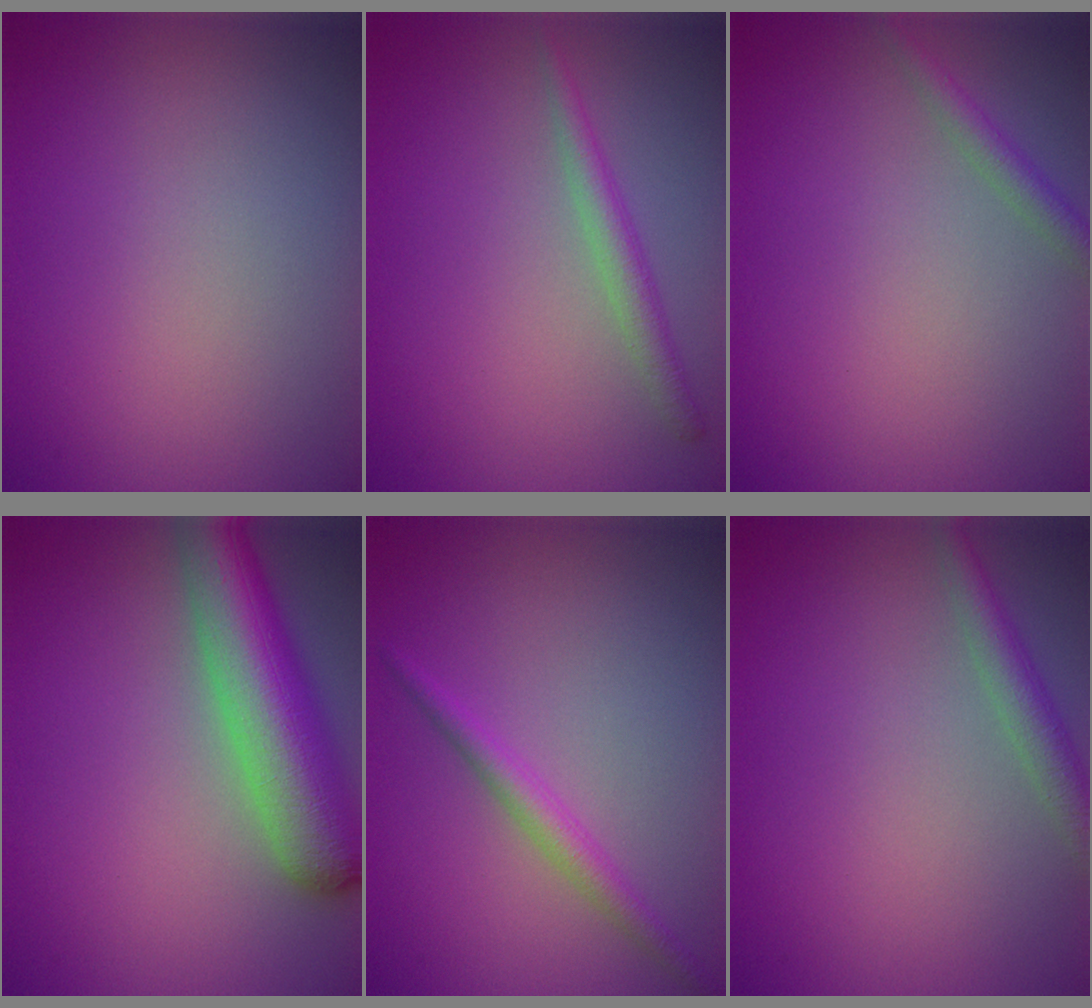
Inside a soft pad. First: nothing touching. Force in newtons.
{"total": 2.0, "press": 2.0, "slide": 0.0}
{"total": 1.7, "press": 1.7, "slide": 0.1}
{"total": 8.4, "press": 8.4, "slide": 0.4}
{"total": 2.1, "press": 2.1, "slide": 0.1}
{"total": 2.6, "press": 2.6, "slide": 0.1}